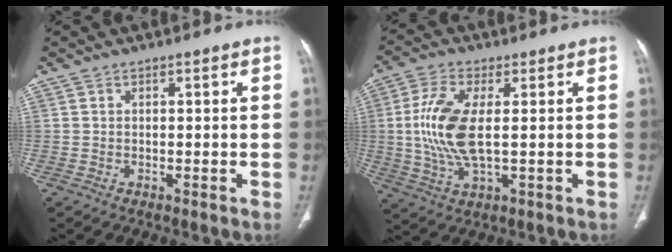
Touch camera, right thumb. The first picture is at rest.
{"total": 11.4, "force": [0.7, 4.4, 10.5], "torque": [-0.240, -0.006, 0.015]}